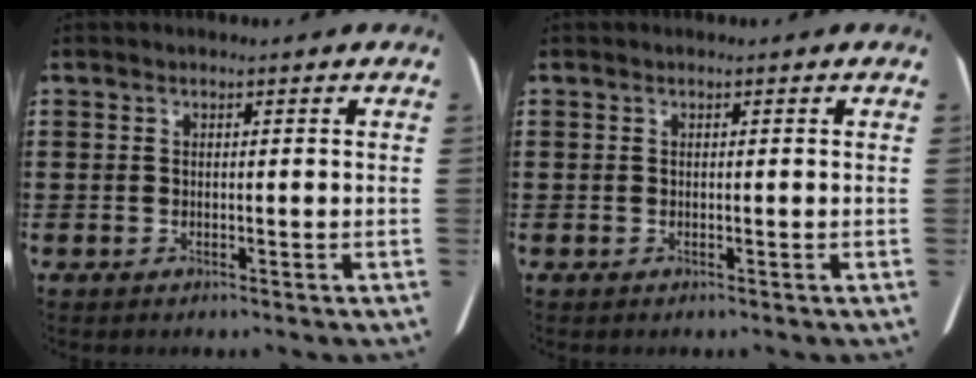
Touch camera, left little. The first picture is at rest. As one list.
[{"total": 0.0}]